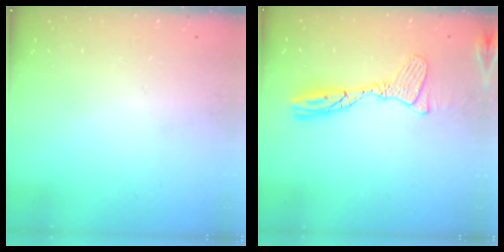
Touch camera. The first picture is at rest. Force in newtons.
{"total": 13.5, "press": 13.5, "slide": 1.3}